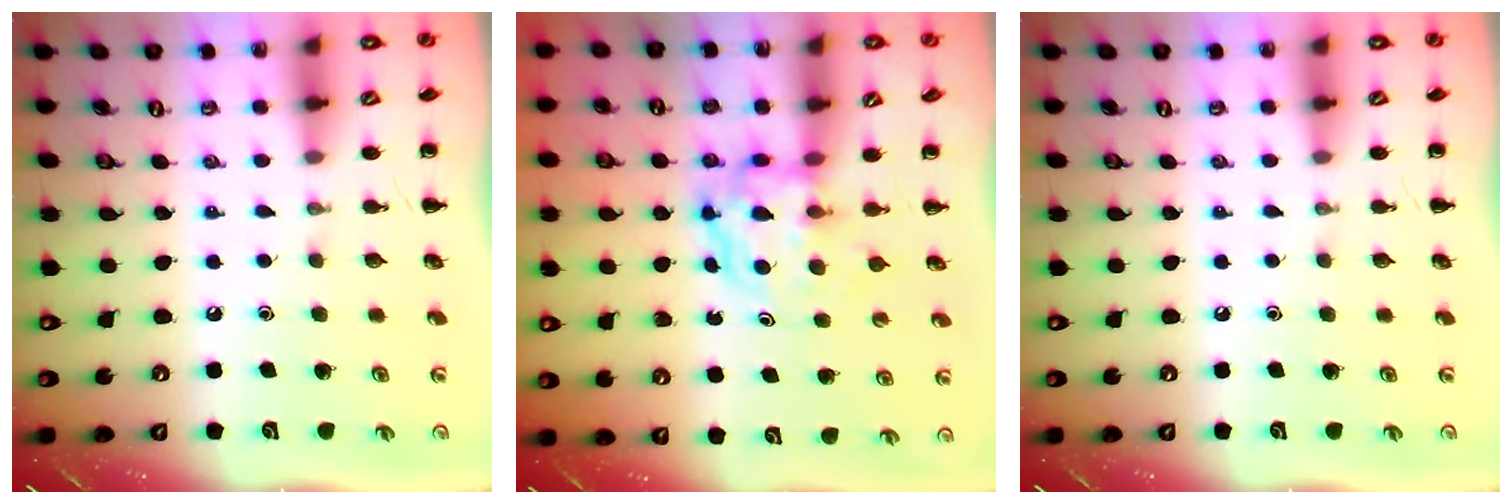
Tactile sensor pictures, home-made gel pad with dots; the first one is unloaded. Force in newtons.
{"total": 3.9, "press": 3.9, "slide": 0.4}
{"total": 0.0}